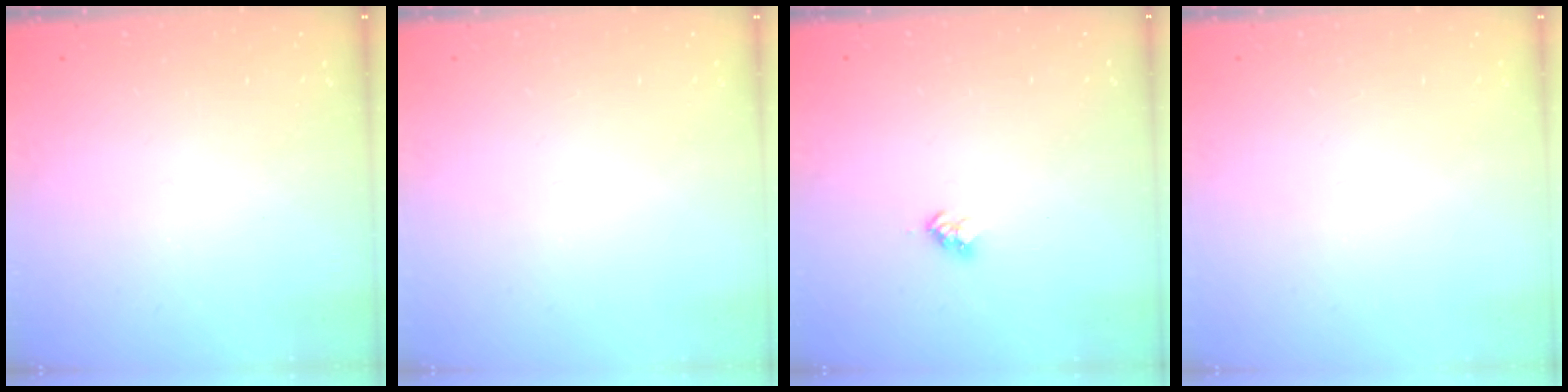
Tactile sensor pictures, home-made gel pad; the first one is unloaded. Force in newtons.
{"total": 0.0}
{"total": 2.8, "press": 2.8, "slide": 0.4}
{"total": 0.0}